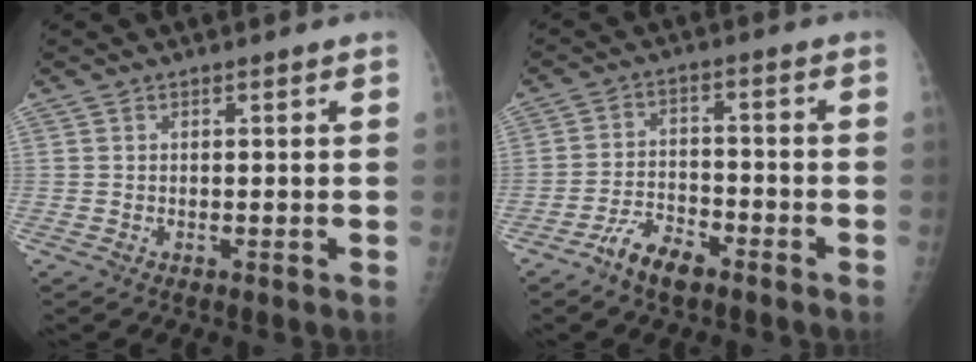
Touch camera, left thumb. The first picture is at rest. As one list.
[{"total": 6.6, "force": [-4.9, 2.6, 3.6], "torque": [-0.067, 0.025, -0.091]}]